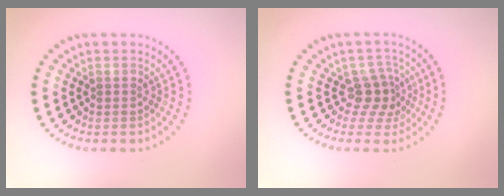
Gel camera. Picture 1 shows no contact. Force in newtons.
{"total": 2.6, "press": 1.9, "slide": 1.8}